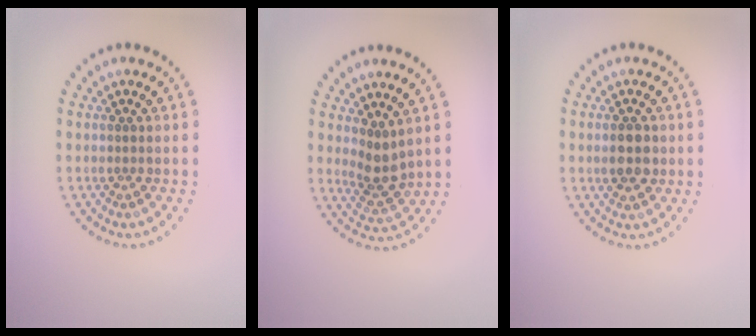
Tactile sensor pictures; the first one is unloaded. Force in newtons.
{"total": 2.7, "press": 2.0, "slide": 1.8}
{"total": 2.7, "press": 2.7, "slide": 0.1}